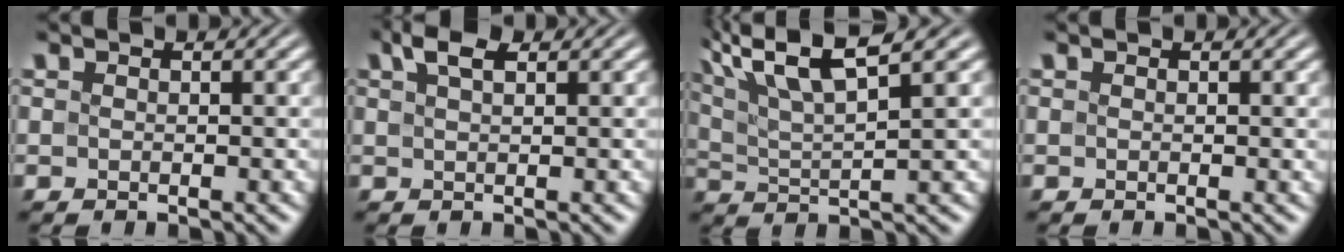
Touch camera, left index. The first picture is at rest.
{"total": 2.4, "force": [1.5, 0.8, 1.7], "torque": [-0.032, 0.008, 0.027]}
{"total": 8.2, "force": [5.0, 2.0, 6.2], "torque": [-0.109, 0.022, 0.085]}
{"total": 0.0}